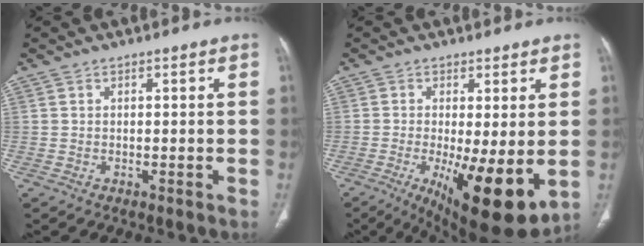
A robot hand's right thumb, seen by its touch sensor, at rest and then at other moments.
{"total": 14.0, "force": [-3.0, 4.1, 13.1], "torque": [-0.190, -0.030, -0.030]}